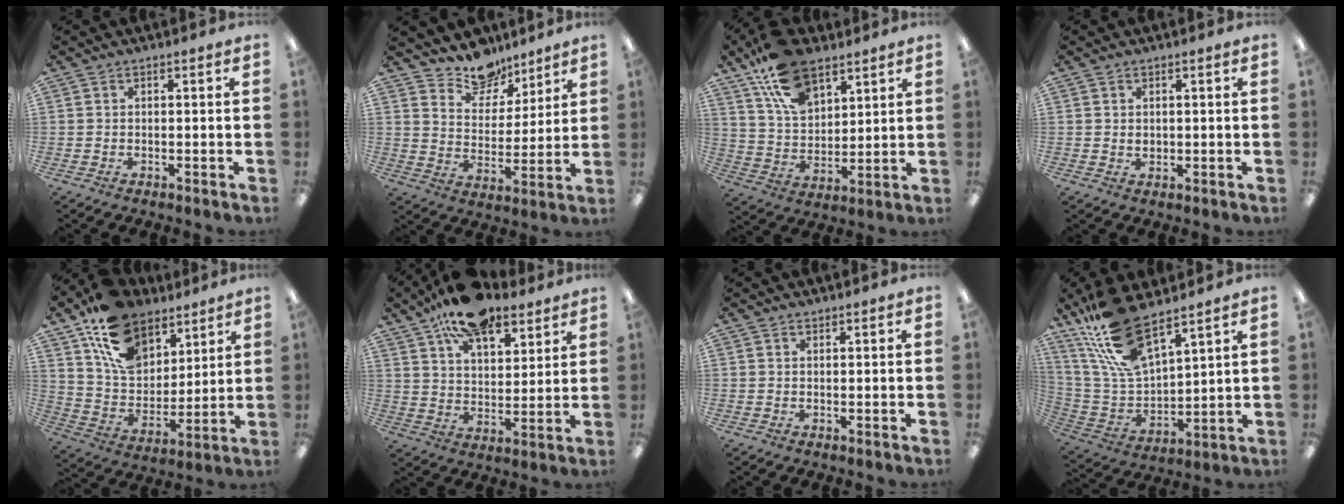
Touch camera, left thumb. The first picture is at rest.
{"total": 11.8, "force": [10.3, 5.4, 2.1], "torque": [-0.031, -0.078, 0.193]}
{"total": 15.8, "force": [9.7, 8.9, 8.6], "torque": [-0.161, -0.034, 0.184]}
{"total": 1.1, "force": [0.6, 0.9, 0.3], "torque": [-0.008, 0.003, 0.010]}
{"total": 17.5, "force": [11.0, 11.2, 7.8], "torque": [-0.147, -0.054, 0.210]}
{"total": 15.2, "force": [11.0, 7.1, 7.8], "torque": [-0.126, -0.054, 0.195]}
{"total": 0.6, "force": [0.5, 0.2, 0.1], "torque": [-0.002, 0.001, 0.010]}
{"total": 18.7, "force": [13.8, 6.5, 10.9], "torque": [-0.259, -0.077, 0.246]}